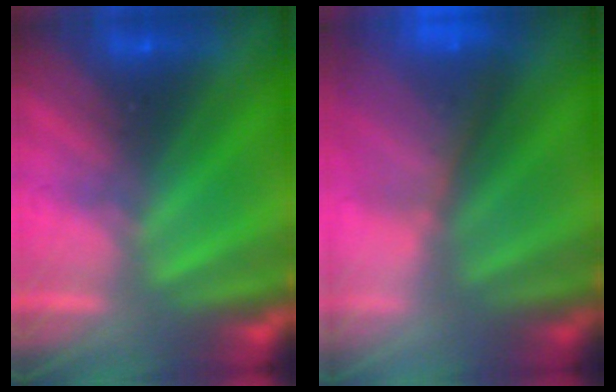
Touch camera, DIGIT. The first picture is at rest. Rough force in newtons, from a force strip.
{"total": 7.8}